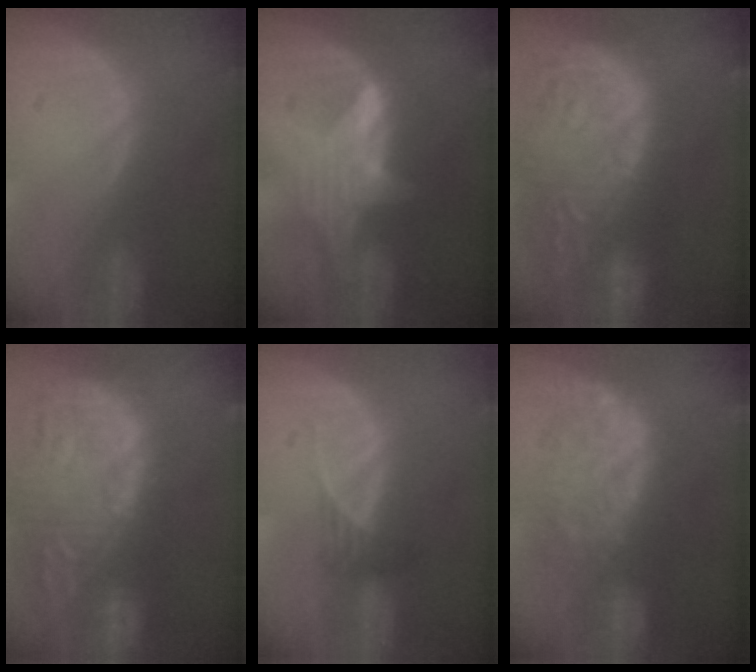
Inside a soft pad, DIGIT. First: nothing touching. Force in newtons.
{"total": 5.8, "press": 5.7, "slide": 0.7}
{"total": 15.7, "press": 12.9, "slide": 9.0}
{"total": 15.8, "press": 13.2, "slide": 8.8}
{"total": 1.8, "press": 1.6, "slide": 0.8}
{"total": 9.1, "press": 8.9, "slide": 1.7}